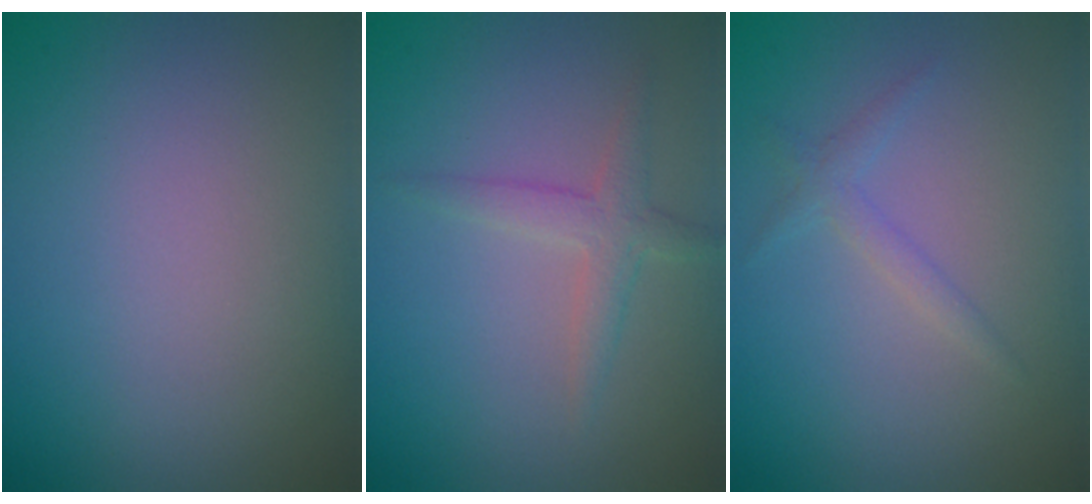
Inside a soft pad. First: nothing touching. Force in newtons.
{"total": 2.1, "press": 2.1, "slide": 0.1}
{"total": 1.3, "press": 1.3, "slide": 0.0}